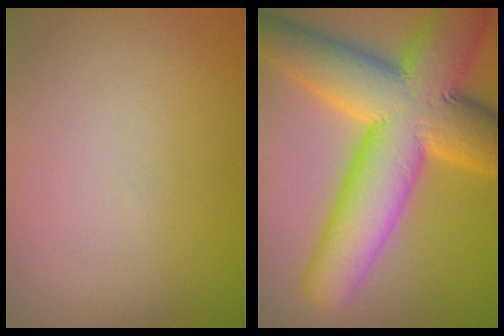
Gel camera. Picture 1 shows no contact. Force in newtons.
{"total": 14.4, "press": 14.4, "slide": 0.3}